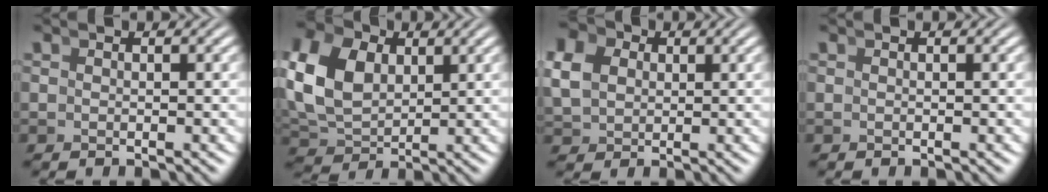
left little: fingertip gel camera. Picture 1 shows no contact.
{"total": 8.1, "force": [1.4, 6.4, 4.8], "torque": [-0.119, -0.016, 0.034]}
{"total": 4.9, "force": [1.7, 3.9, 2.4], "torque": [-0.055, 0.001, 0.033]}
{"total": 0.0}